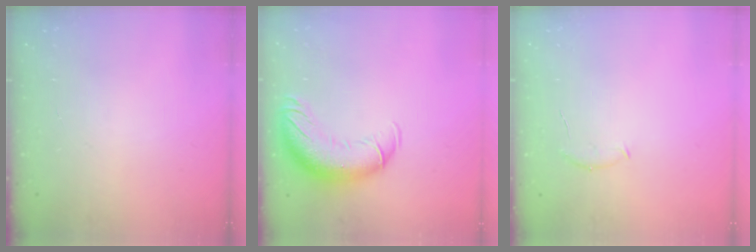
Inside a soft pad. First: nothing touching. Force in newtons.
{"total": 14.0, "press": 13.6, "slide": 3.3}
{"total": 6.1, "press": 6.0, "slide": 1.1}